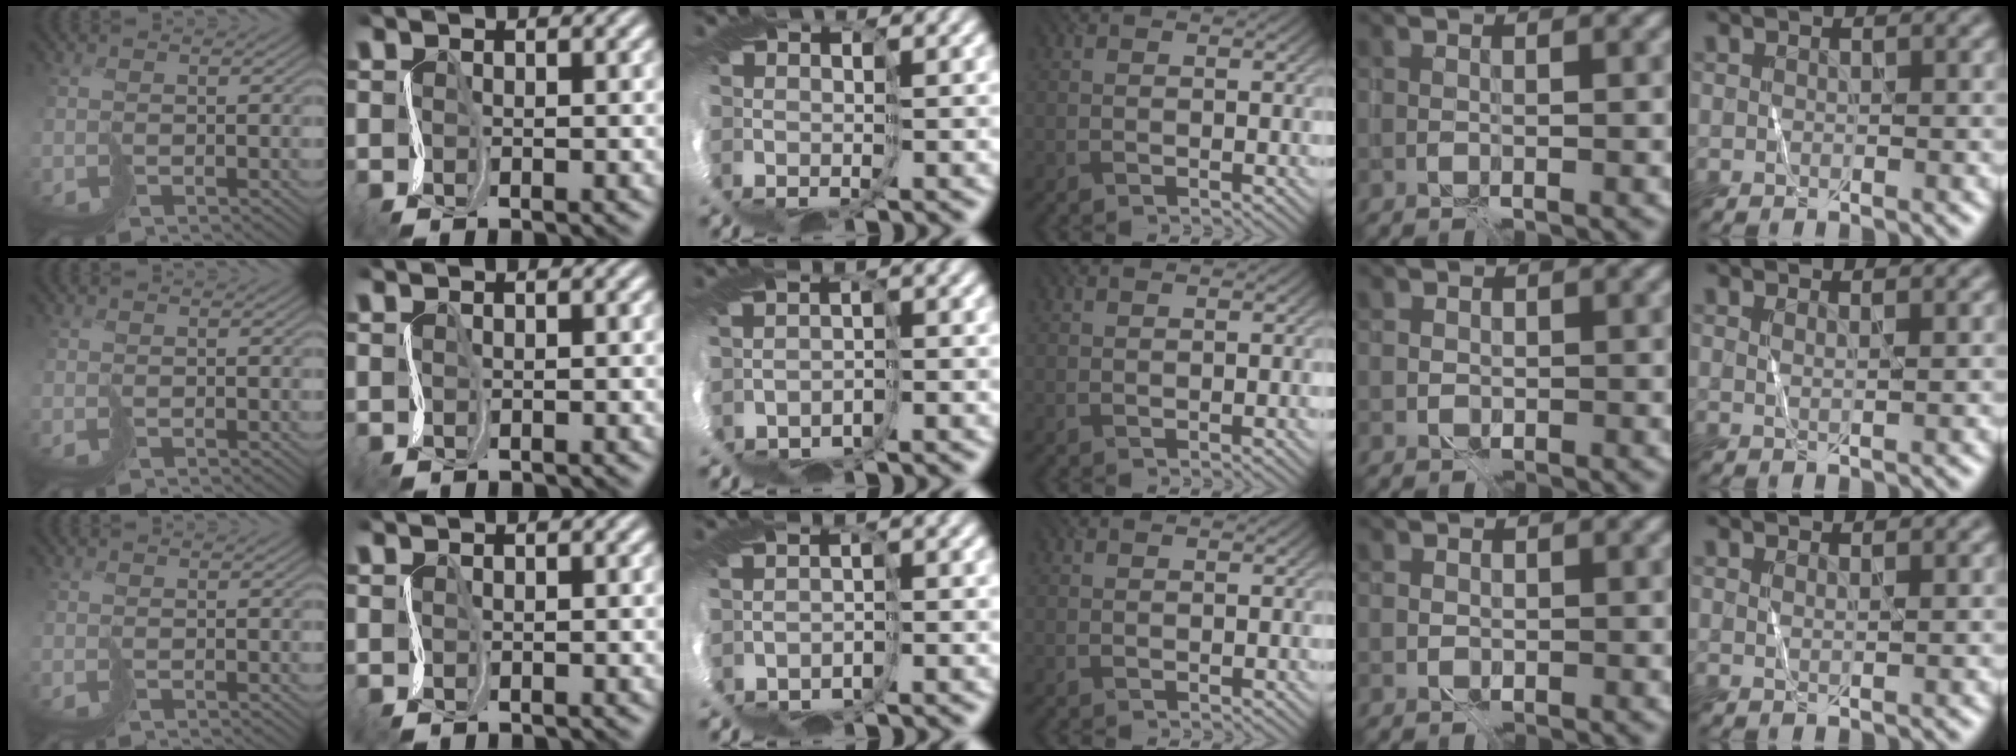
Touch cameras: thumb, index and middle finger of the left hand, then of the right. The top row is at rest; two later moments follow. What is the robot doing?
{"motion": "cut", "object": "paper bag"}